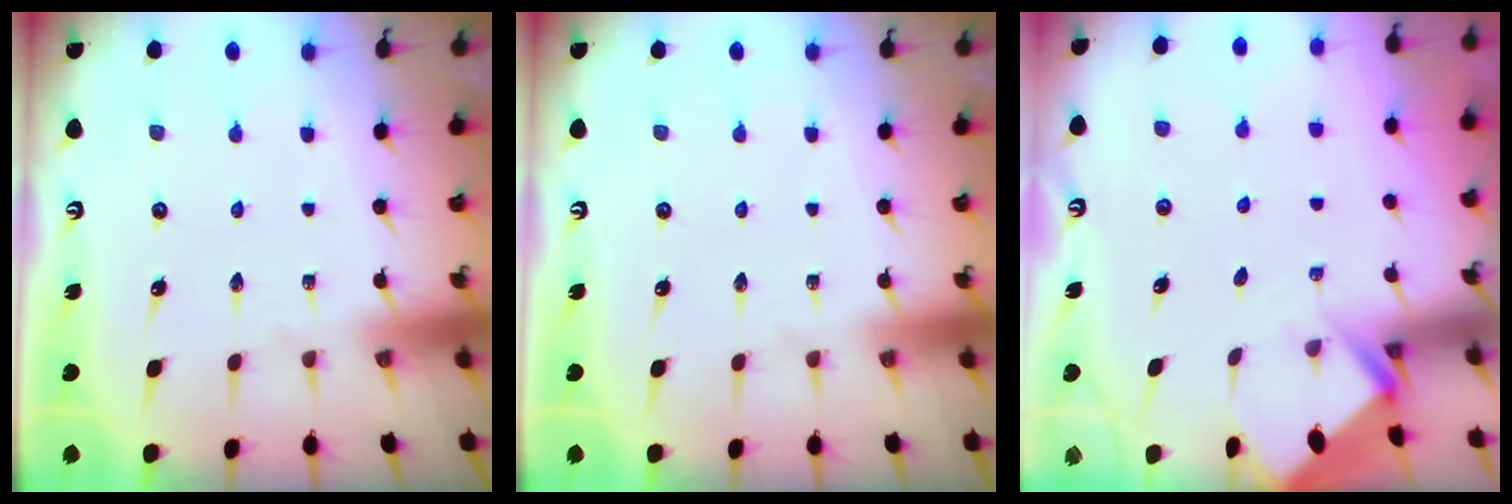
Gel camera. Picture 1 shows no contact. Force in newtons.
{"total": 0.0}
{"total": 2.7, "press": 2.7, "slide": 0.1}